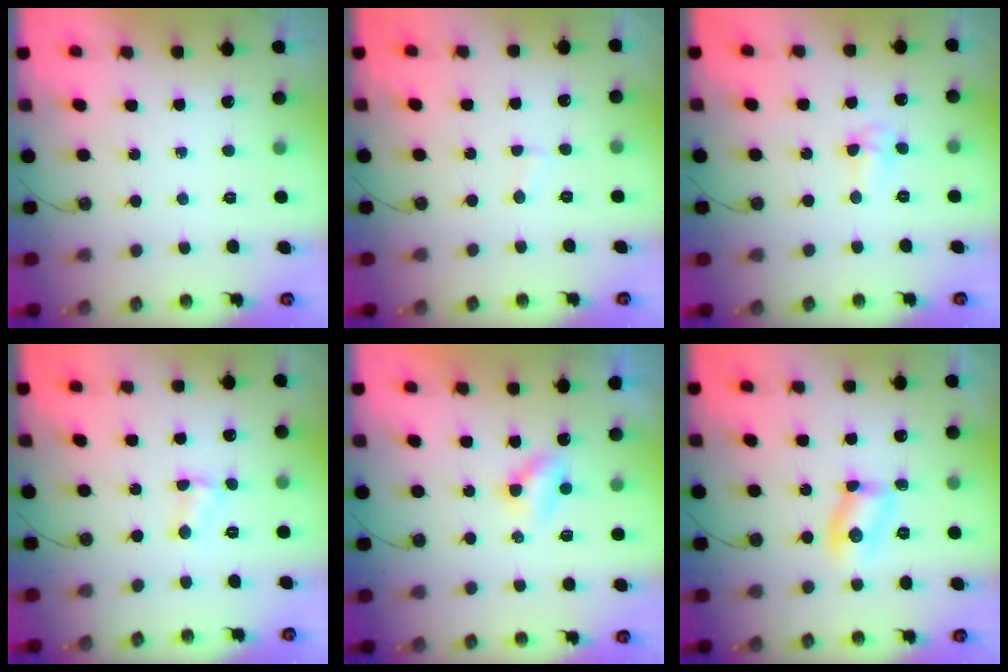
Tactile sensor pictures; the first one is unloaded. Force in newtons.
{"total": 1.8, "press": 1.8, "slide": 0.1}
{"total": 5.8, "press": 5.6, "slide": 1.4}
{"total": 3.4, "press": 3.4, "slide": 0.5}
{"total": 3.1, "press": 3.1, "slide": 0.4}
{"total": 5.1, "press": 5.1, "slide": 0.5}